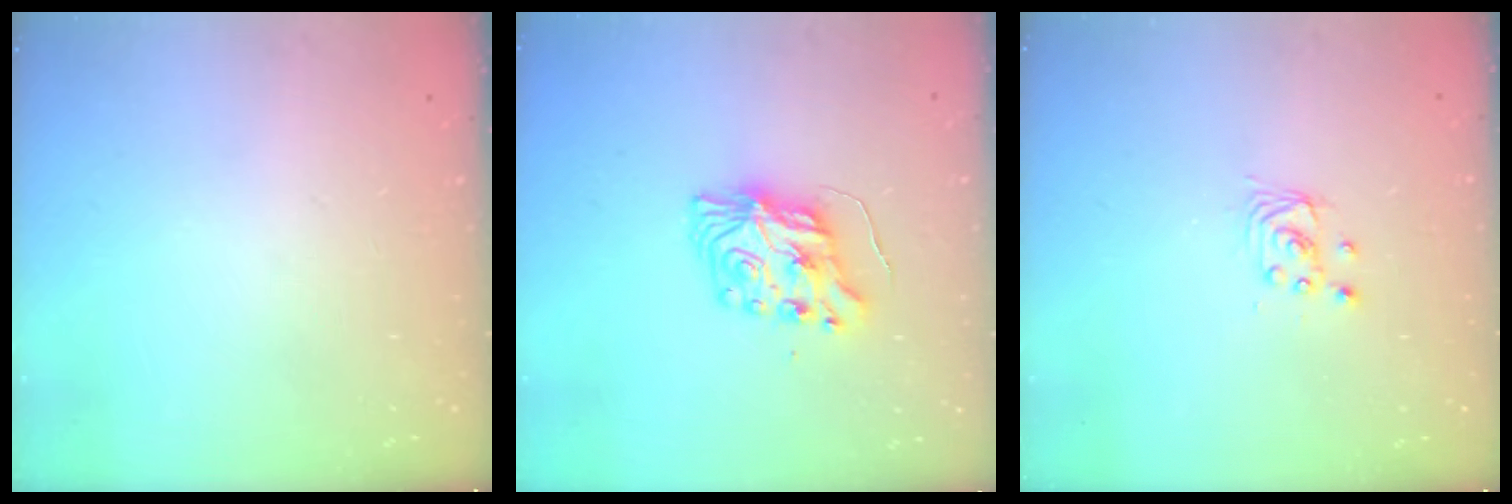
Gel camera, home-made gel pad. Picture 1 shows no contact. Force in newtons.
{"total": 8.2, "press": 8.2, "slide": 0.6}
{"total": 2.8, "press": 2.8, "slide": 0.1}